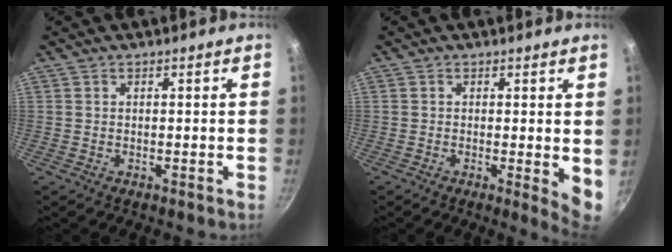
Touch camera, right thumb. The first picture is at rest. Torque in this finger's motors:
{"motor_torque": [-0.24, 0.74, 0.10, -0.14, 0.02]}